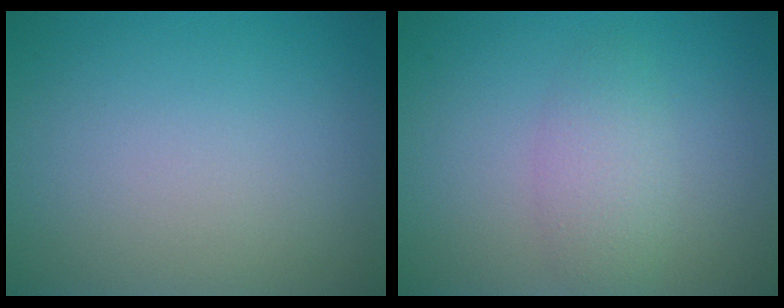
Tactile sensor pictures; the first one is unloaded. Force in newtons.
{"total": 2.7, "press": 2.7, "slide": 0.1}